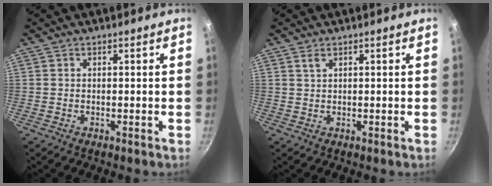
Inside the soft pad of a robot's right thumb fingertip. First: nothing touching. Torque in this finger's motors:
{"motor_torque": [0.90, 0.63, 0.15, -1.11, 0.01]}